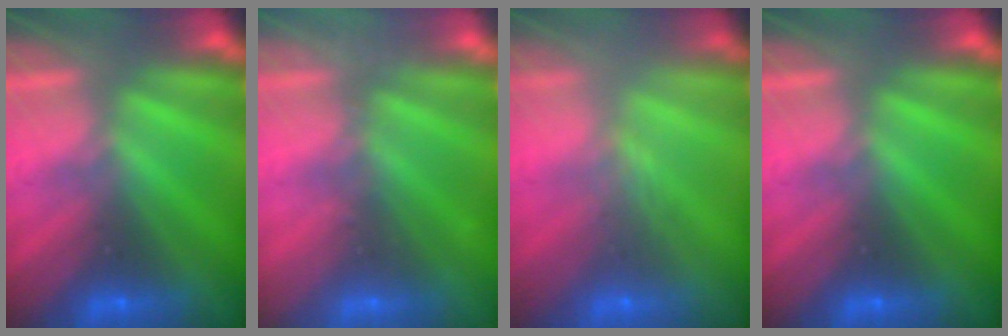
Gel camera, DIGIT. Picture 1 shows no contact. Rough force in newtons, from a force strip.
{"total": 2.1}
{"total": 2.4}
{"total": 0.0}